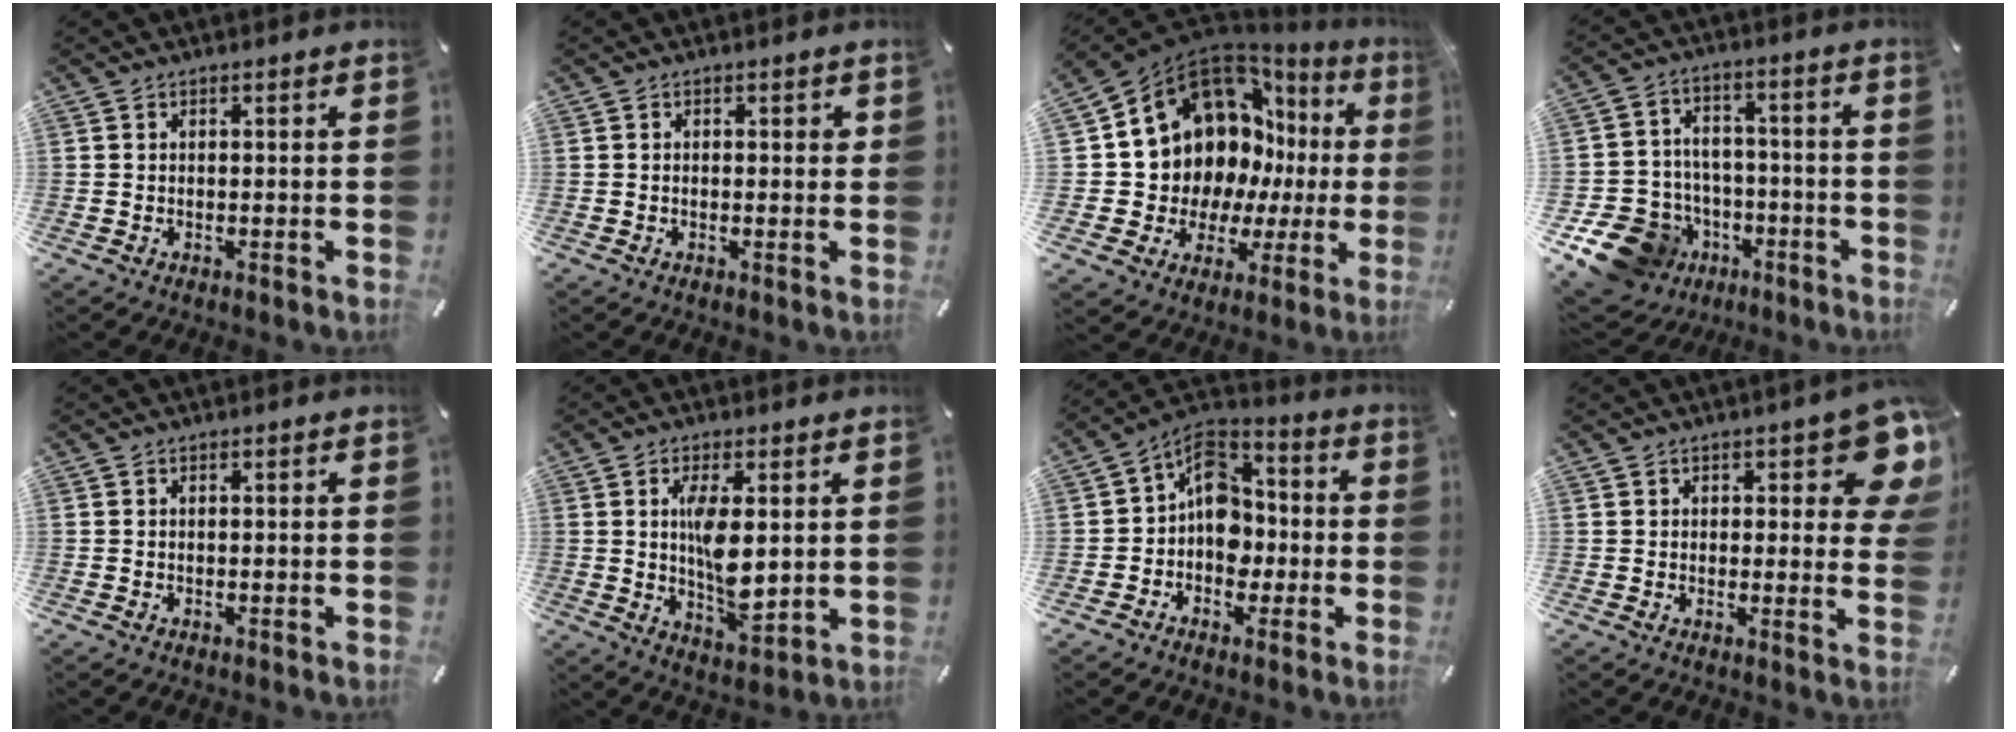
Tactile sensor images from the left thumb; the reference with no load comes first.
{"total": 1.0, "force": [0.1, 0.5, 0.9], "torque": [-0.018, 0.004, 0.000]}
{"total": 16.9, "force": [6.8, 13.4, 7.8], "torque": [-0.126, -0.083, 0.149]}
{"total": 13.8, "force": [-6.8, 11.1, 4.5], "torque": [-0.083, 0.043, -0.112]}
{"total": 0.0}
{"total": 9.7, "force": [1.6, 4.1, 8.6], "torque": [-0.167, -0.017, 0.021]}
{"total": 10.7, "force": [-1.4, 9.0, 5.7], "torque": [-0.094, 0.012, -0.024]}
{"total": 9.8, "force": [4.4, 4.2, 7.7], "torque": [-0.083, -0.024, 0.074]}